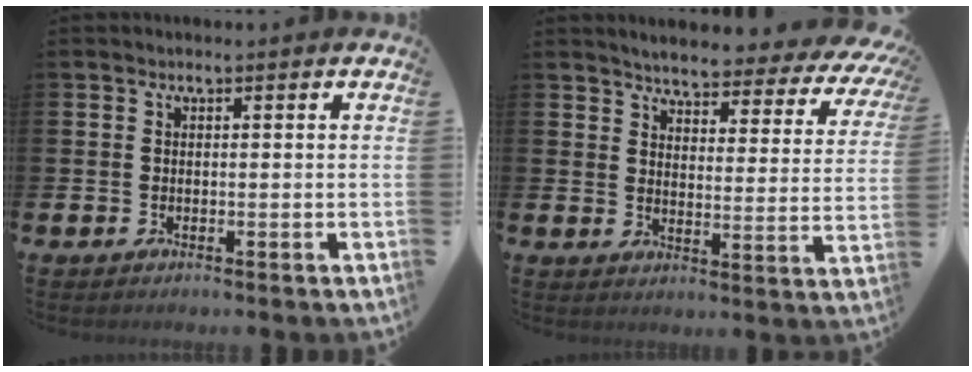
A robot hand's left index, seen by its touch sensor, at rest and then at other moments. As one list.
[{"total": 4.3, "force": [4.0, 0.6, 1.2], "torque": [-0.039, -0.040, 0.061]}]